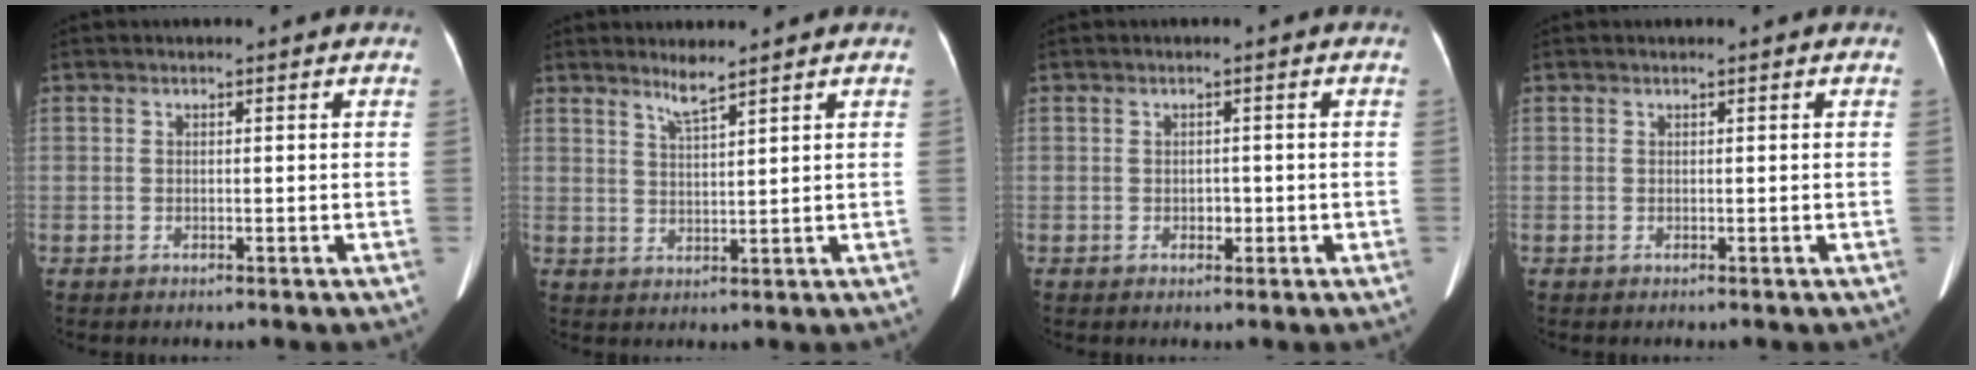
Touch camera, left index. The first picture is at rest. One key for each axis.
{"total": 2.8, "fx": 2.4, "fy": -0.4, "fz": 1.4, "tx": -0.033, "ty": -0.008, "tz": 0.049}
{"total": 1.3, "fx": -0.4, "fy": 0.9, "fz": 0.7, "tx": -0.012, "ty": 0.001, "tz": -0.003}
{"total": 0.0}